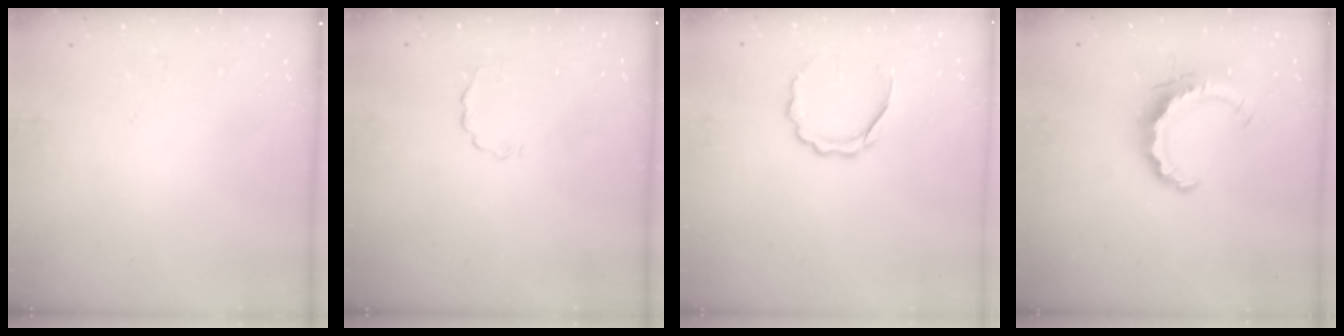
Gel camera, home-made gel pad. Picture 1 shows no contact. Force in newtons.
{"total": 2.6, "press": 2.5, "slide": 0.8}
{"total": 6.5, "press": 6.4, "slide": 0.5}
{"total": 8.5, "press": 8.4, "slide": 1.0}